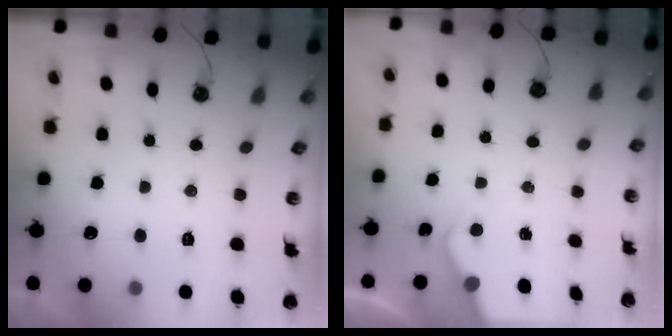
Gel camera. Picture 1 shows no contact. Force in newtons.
{"total": 2.6, "press": 2.5, "slide": 0.4}